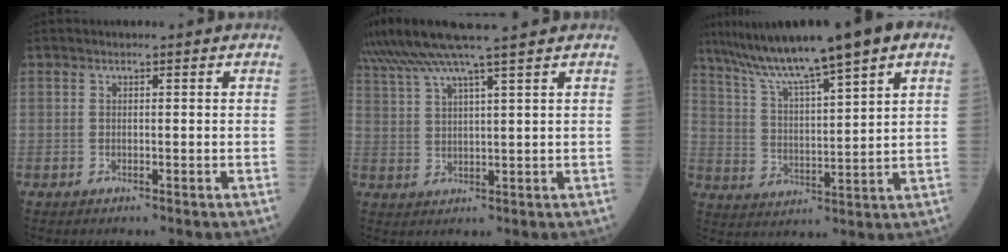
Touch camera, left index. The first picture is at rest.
{"total": 11.8, "force": [9.8, -1.5, 6.3], "torque": [-0.116, 0.023, 0.166]}
{"total": 15.7, "force": [11.3, 0.5, 10.9], "torque": [-0.180, 0.025, 0.188]}